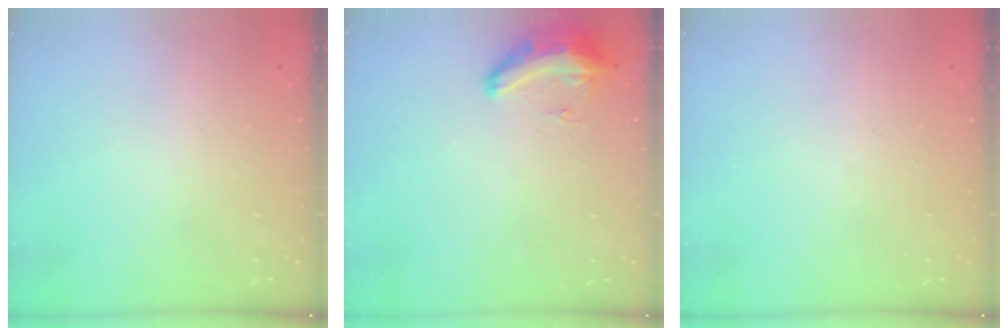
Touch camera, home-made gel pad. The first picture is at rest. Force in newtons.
{"total": 14.6, "press": 10.5, "slide": 10.2}
{"total": 0.0}